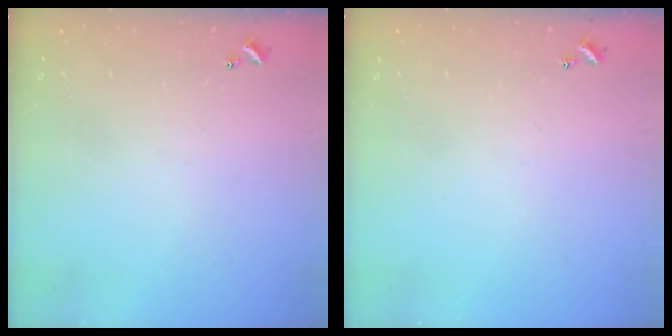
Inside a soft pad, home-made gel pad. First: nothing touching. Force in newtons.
{"total": 0.0}